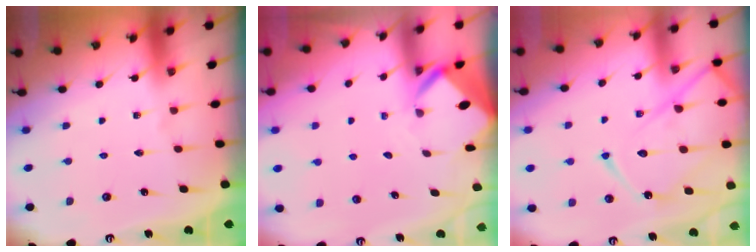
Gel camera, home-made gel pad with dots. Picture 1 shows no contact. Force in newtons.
{"total": 3.2, "press": 3.2, "slide": 0.2}
{"total": 17.5, "press": 17.4, "slide": 1.6}